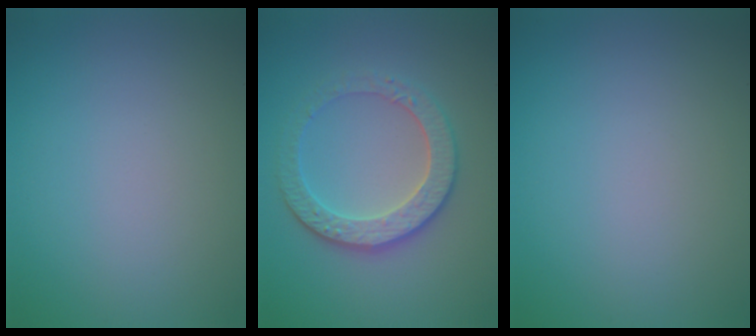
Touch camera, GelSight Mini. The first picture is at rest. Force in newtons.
{"total": 4.2, "press": 3.5, "slide": 2.3}
{"total": 0.0}